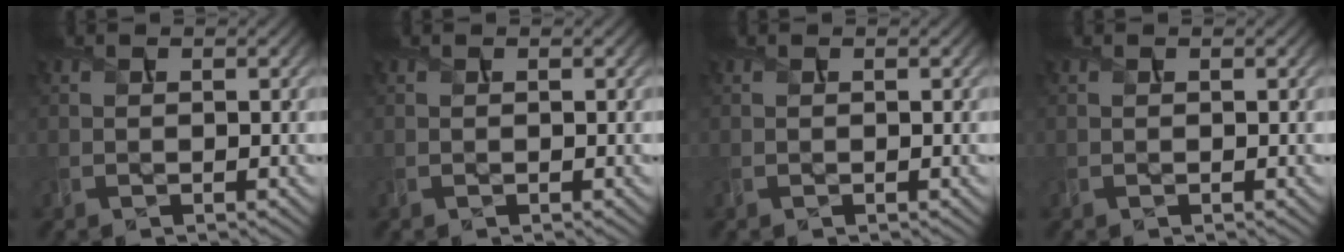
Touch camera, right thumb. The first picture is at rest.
{"total": 0.0}
{"total": 0.0}
{"total": 0.0}